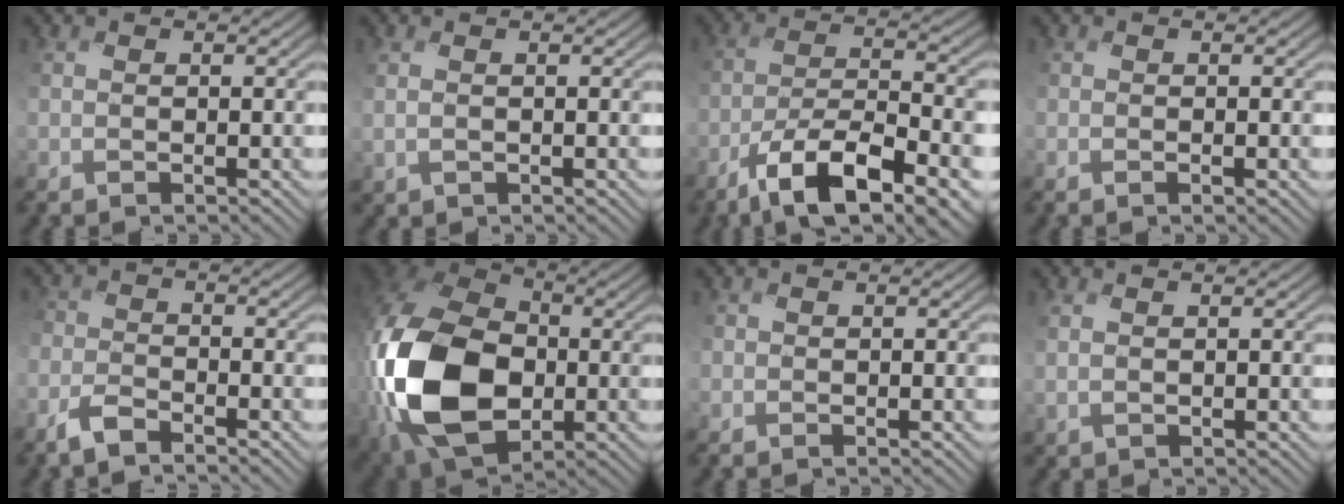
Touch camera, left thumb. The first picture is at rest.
{"total": 0.8, "force": [0.3, 0.5, 0.5], "torque": [-0.018, 0.002, 0.010]}
{"total": 12.8, "force": [-8.0, 3.6, 9.3], "torque": [-0.176, -0.009, -0.139]}
{"total": 0.9, "force": [-0.2, 0.2, 0.9], "torque": [-0.015, 0.000, -0.004]}
{"total": 3.4, "force": [-2.7, 1.2, 1.6], "torque": [-0.038, 0.000, -0.069]}
{"total": 19.4, "force": [-2.7, 13.4, 13.8], "torque": [-0.345, -0.033, -0.046]}
{"total": 0.7, "force": [-0.2, 0.7, -0.2], "torque": [0.006, -0.004, -0.005]}
{"total": 1.0, "force": [0.6, 0.5, 0.6], "torque": [-0.018, 0.002, 0.017]}